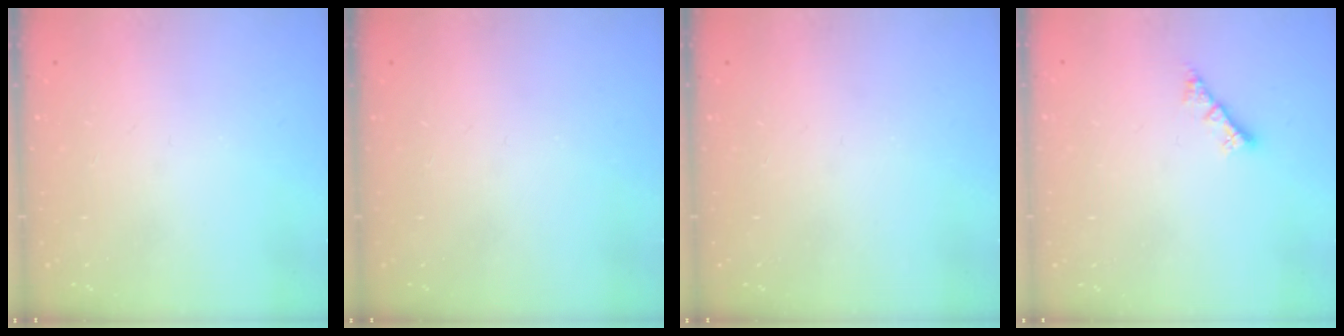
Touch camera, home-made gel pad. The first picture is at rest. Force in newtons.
{"total": 0.0}
{"total": 0.0}
{"total": 3.0, "press": 3.0, "slide": 0.1}